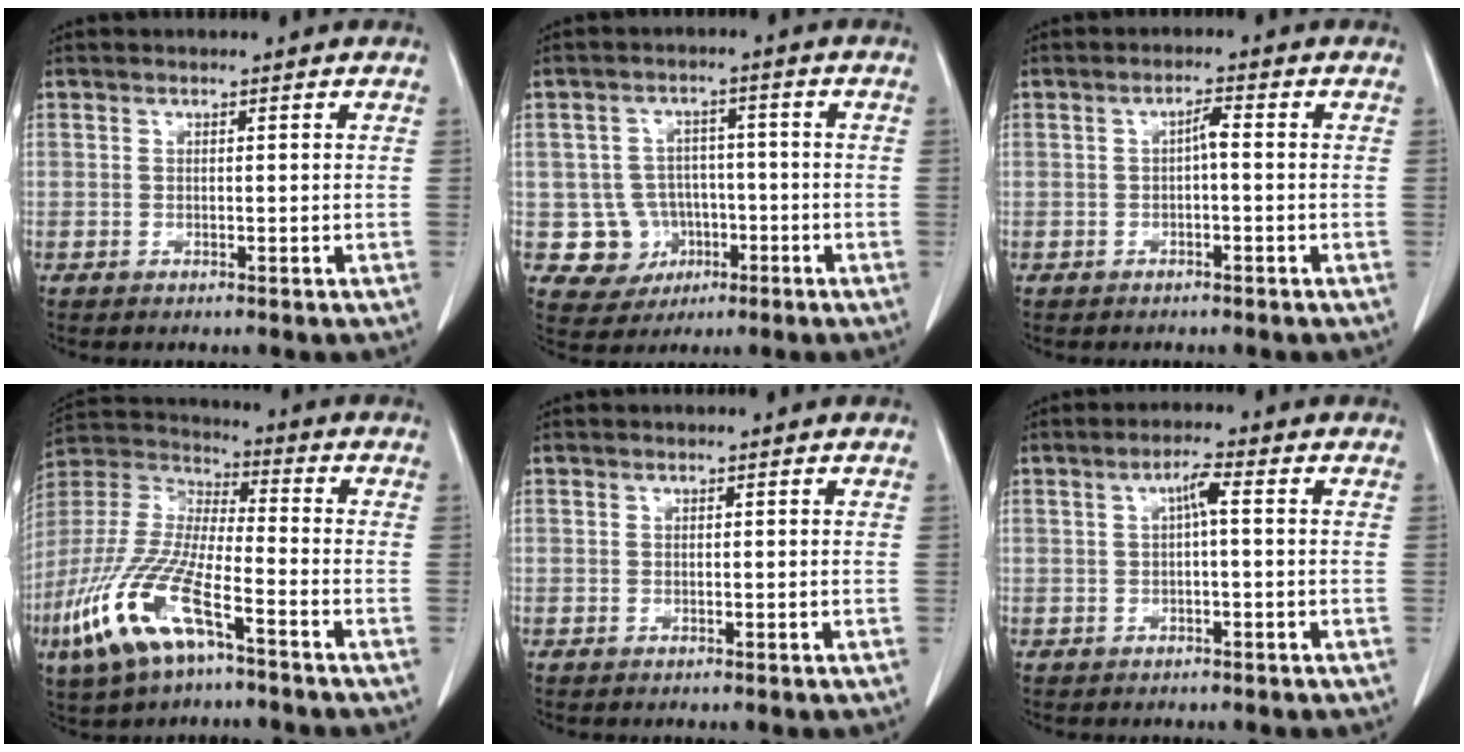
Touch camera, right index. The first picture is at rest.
{"total": 7.4, "force": [-1.7, 7.1, 1.1], "torque": [-0.018, 0.014, -0.016]}
{"total": 2.0, "force": [-0.3, 0.4, 1.9], "torque": [-0.032, 0.006, -0.004]}
{"total": 15.5, "force": [-8.3, 4.2, 12.4], "torque": [-0.276, -0.019, -0.159]}
{"total": 0.0}
{"total": 2.7, "force": [0.3, 0.3, 2.6], "torque": [-0.046, 0.007, 0.006]}